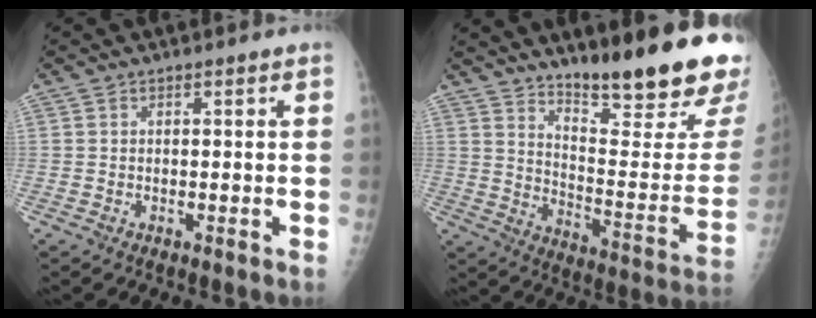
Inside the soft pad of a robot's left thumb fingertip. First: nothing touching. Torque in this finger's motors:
{"motor_torque": [0.69, 0.43, 0.91, -1.86, 0.17]}